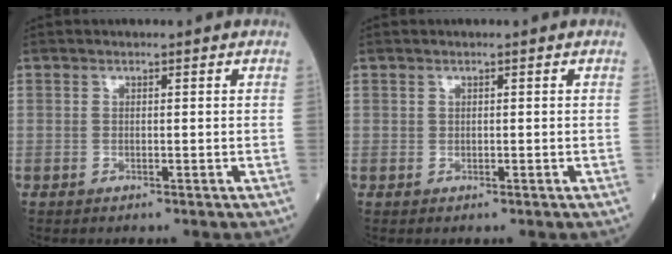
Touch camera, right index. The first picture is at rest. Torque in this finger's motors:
{"motor_torque": [-0.04, -0.04, -0.06, -0.01]}